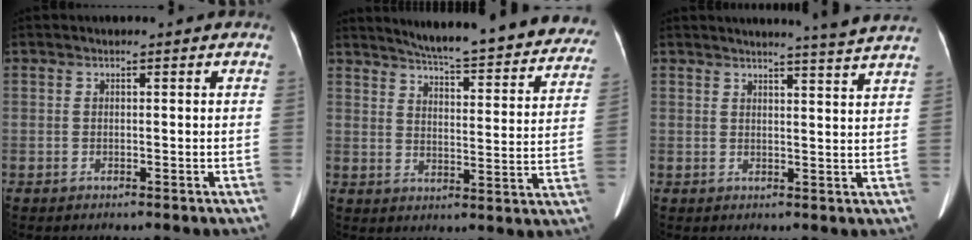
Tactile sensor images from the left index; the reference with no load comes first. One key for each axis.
{"total": 26.0, "fx": 23.7, "fy": 3.3, "fz": 10.2, "tx": -0.136, "ty": -0.069, "tz": 0.279}
{"total": 7.1, "fx": 6.6, "fy": -1.7, "fz": 2.1, "tx": -0.034, "ty": -0.023, "tz": 0.068}